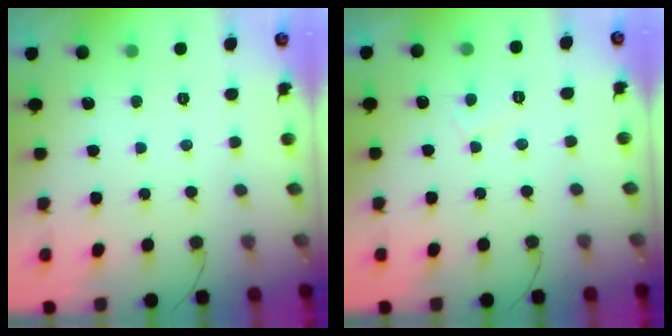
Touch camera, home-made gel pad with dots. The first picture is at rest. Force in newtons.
{"total": 4.2, "press": 4.1, "slide": 0.5}